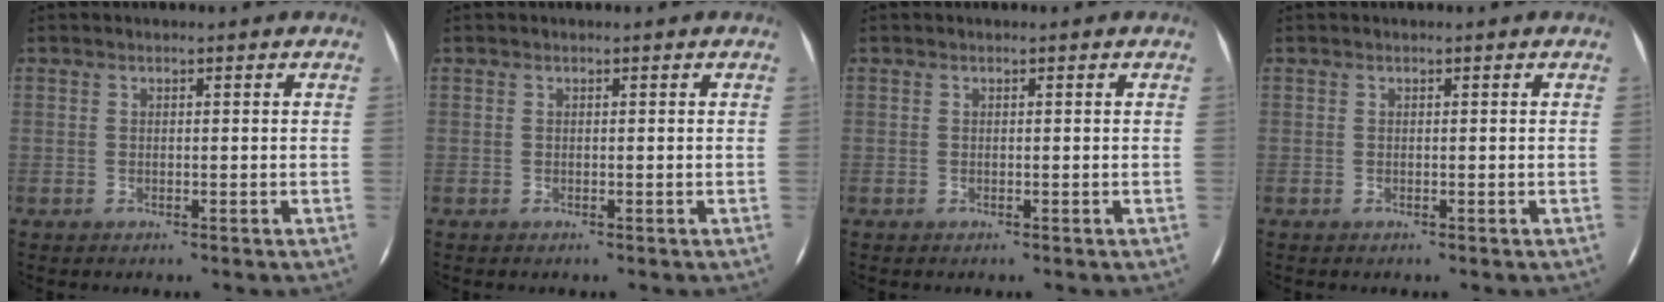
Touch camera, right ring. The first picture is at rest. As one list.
[{"total": 0.0}, {"total": 0.0}, {"total": 0.0}]